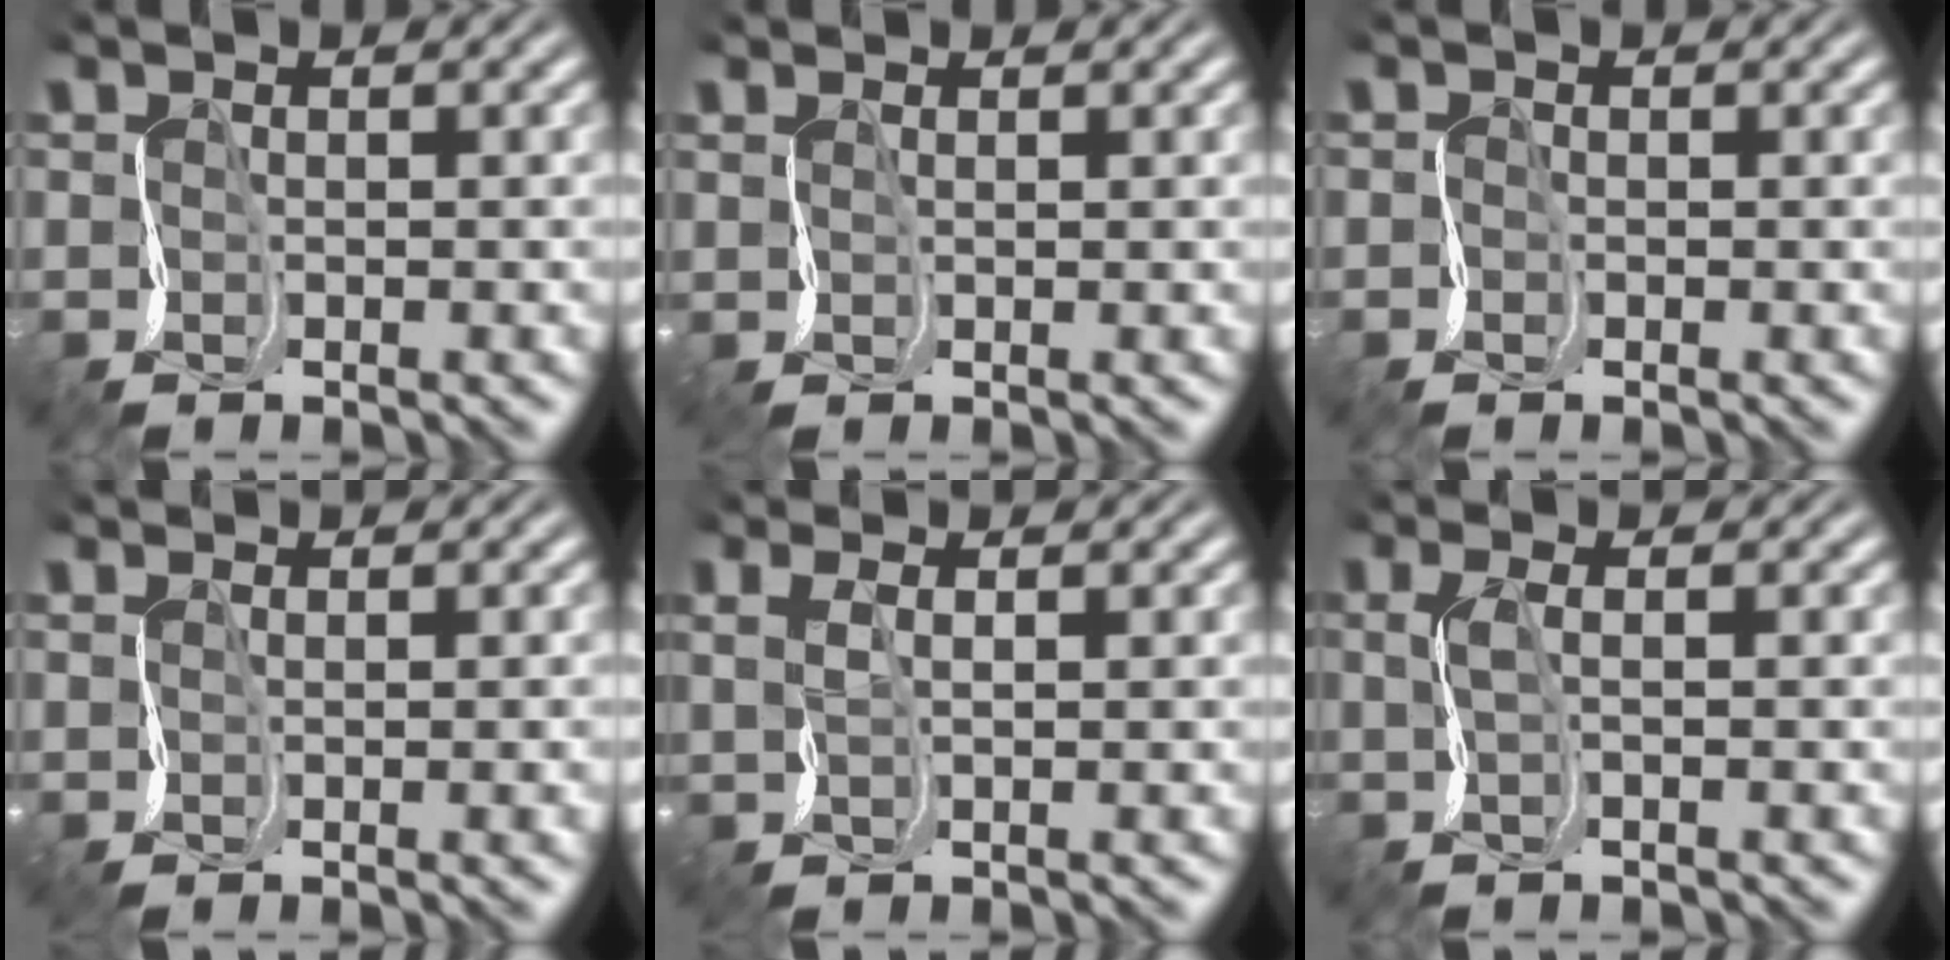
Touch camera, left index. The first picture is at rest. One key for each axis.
{"total": 0.8, "fx": 0.7, "fy": 0.1, "fz": 0.2, "tx": -0.003, "ty": 0.001, "tz": 0.015}
{"total": 0.7, "fx": -0.4, "fy": -0.1, "fz": -0.6, "tx": 0.007, "ty": 0.003, "tz": -0.006}
{"total": 2.3, "fx": 0.3, "fy": 1.0, "fz": 2.0, "tx": -0.013, "ty": 0.004, "tz": 0.009}
{"total": 1.8, "fx": 1.3, "fy": 0.4, "fz": 1.1, "tx": -0.030, "ty": 0.012, "tz": 0.025}
{"total": 1.1, "fx": 0.7, "fy": 0.0, "fz": 0.8, "tx": -0.023, "ty": 0.005, "tz": 0.012}